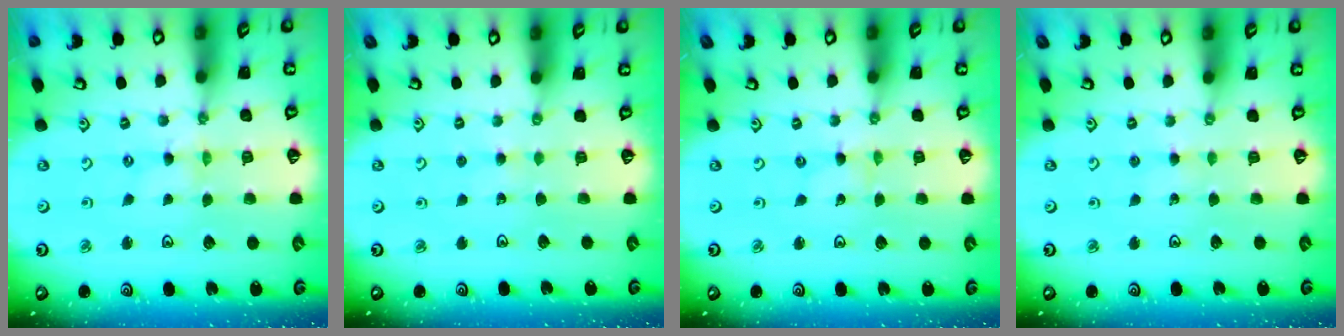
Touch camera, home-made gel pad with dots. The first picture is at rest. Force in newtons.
{"total": 2.5, "press": 2.5, "slide": 0.3}
{"total": 0.0}
{"total": 2.2, "press": 2.2, "slide": 0.2}